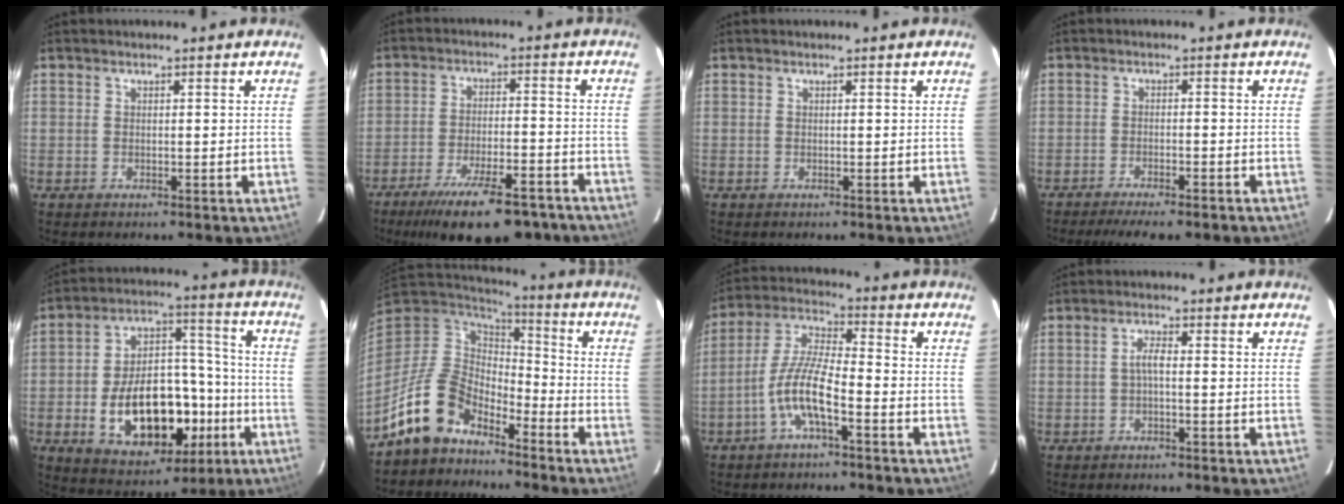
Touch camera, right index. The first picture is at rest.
{"total": 18.1, "force": [-13.7, 5.3, 10.5], "torque": [-0.190, -0.027, -0.197]}
{"total": 0.0}
{"total": 9.2, "force": [-7.7, 1.7, 4.9], "torque": [-0.107, -0.023, -0.116]}
{"total": 21.0, "force": [-6.6, 12.2, 15.7], "torque": [-0.296, 0.030, -0.079]}
{"total": 12.2, "force": [-8.9, 6.5, 5.2], "torque": [-0.117, 0.014, -0.163]}
{"total": 9.4, "force": [-4.3, 1.9, 8.2], "torque": [-0.179, 0.007, -0.084]}
{"total": 2.0, "force": [-0.5, 0.4, 1.9], "torque": [-0.039, 0.007, -0.011]}